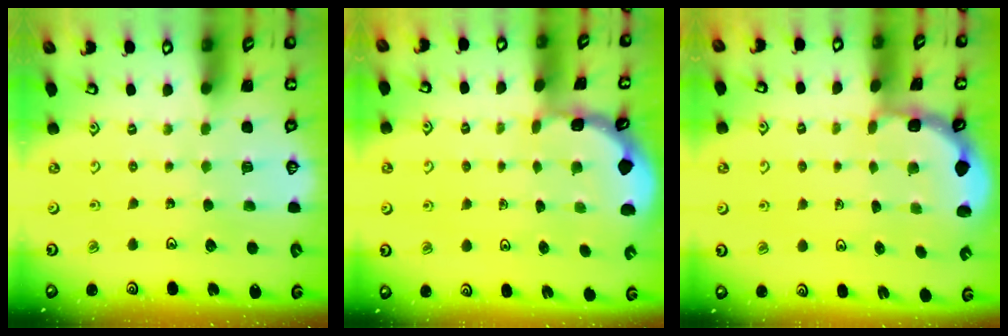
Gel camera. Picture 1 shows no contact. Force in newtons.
{"total": 1.5, "press": 1.5, "slide": 0.2}
{"total": 2.0, "press": 1.6, "slide": 1.1}